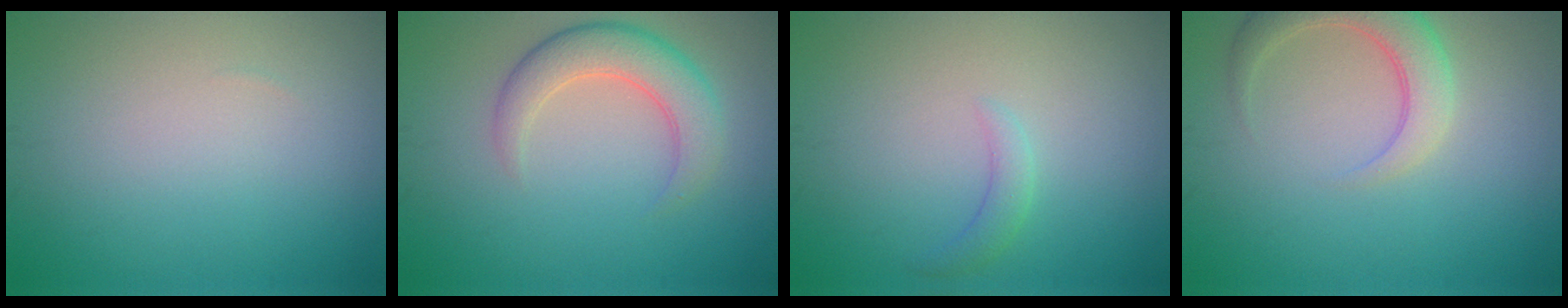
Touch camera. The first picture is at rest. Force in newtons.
{"total": 4.4, "press": 4.4, "slide": 0.3}
{"total": 1.3, "press": 1.3, "slide": 0.1}
{"total": 4.1, "press": 4.1, "slide": 0.5}